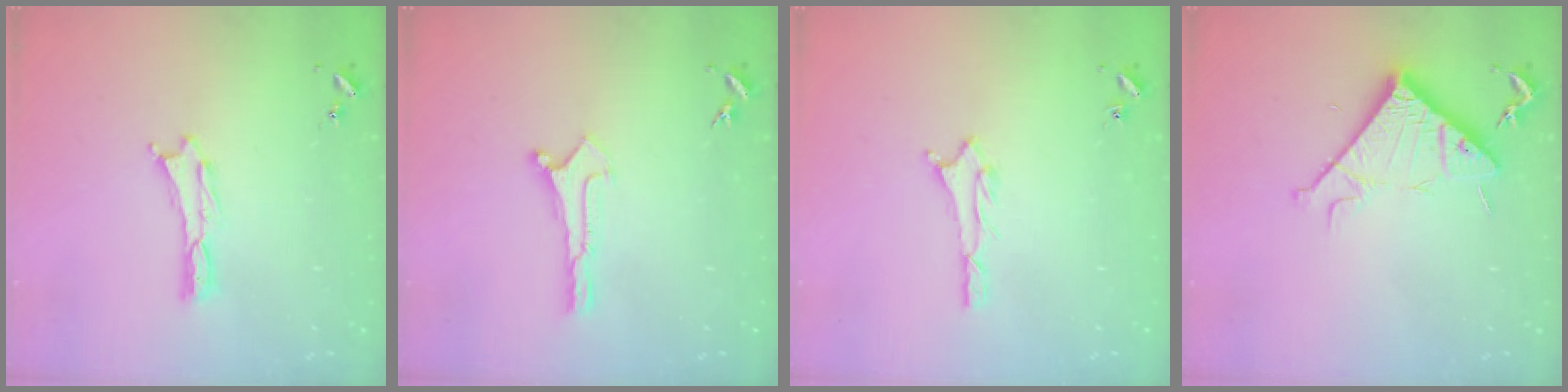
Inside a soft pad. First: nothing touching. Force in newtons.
{"total": 0.0}
{"total": 1.5, "press": 1.5, "slide": 0.1}
{"total": 8.3, "press": 8.3, "slide": 0.6}